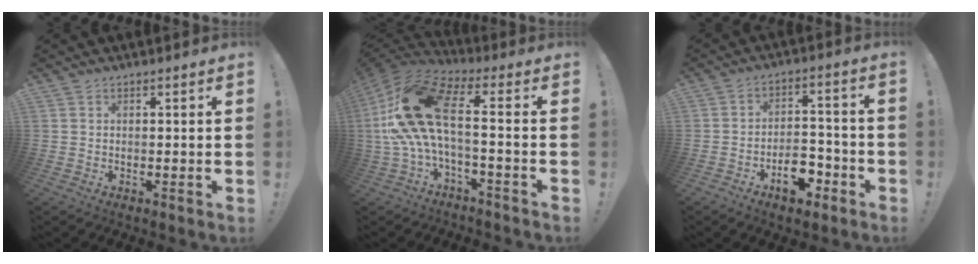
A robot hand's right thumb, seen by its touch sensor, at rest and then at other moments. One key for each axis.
{"total": 18.3, "fx": 0.9, "fy": 7.6, "fz": 16.6, "tx": -0.333, "ty": 0.005, "tz": 0.018}
{"total": 9.8, "fx": -5.3, "fy": 6.1, "fz": 5.6, "tx": -0.060, "ty": 0.050, "tz": -0.090}